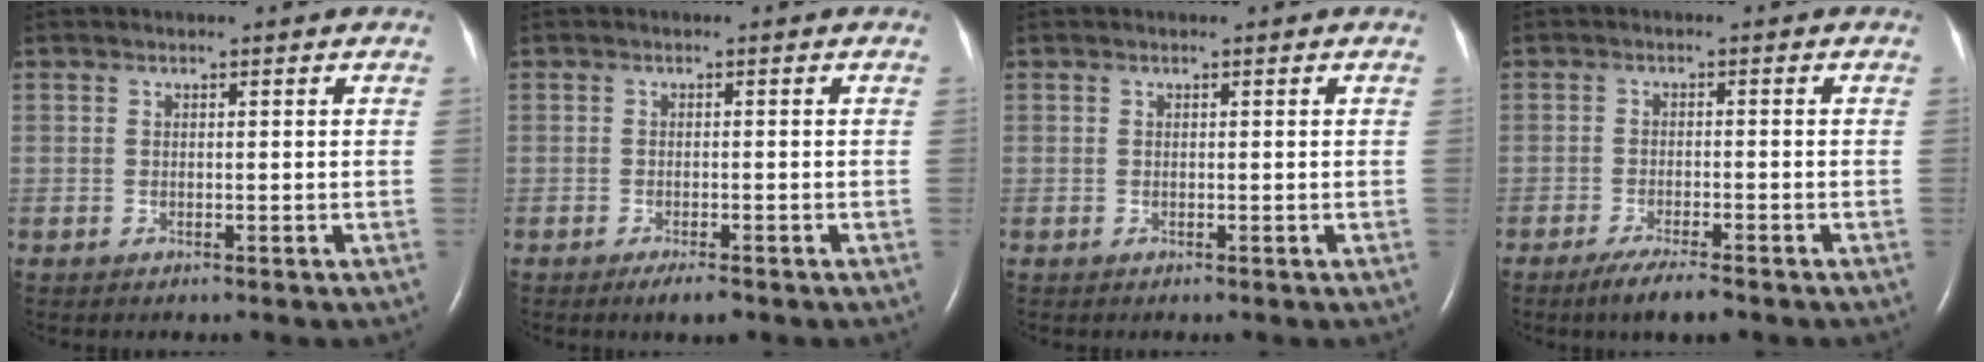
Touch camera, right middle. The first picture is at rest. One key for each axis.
{"total": 2.5, "fx": -1.7, "fy": 0.4, "fz": 1.8, "tx": -0.029, "ty": -0.004, "tz": -0.025}
{"total": 0.0}
{"total": 5.0, "fx": -3.7, "fy": 0.5, "fz": 3.3, "tx": -0.063, "ty": -0.012, "tz": -0.060}